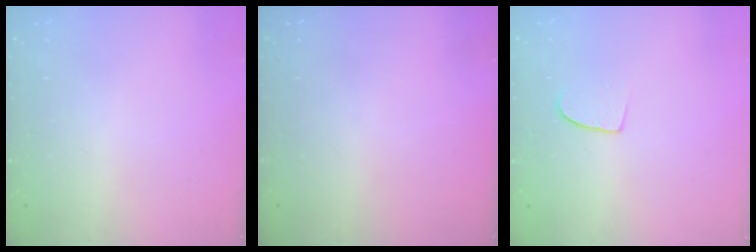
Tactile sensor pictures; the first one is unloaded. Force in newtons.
{"total": 0.0}
{"total": 6.8, "press": 6.7, "slide": 0.5}